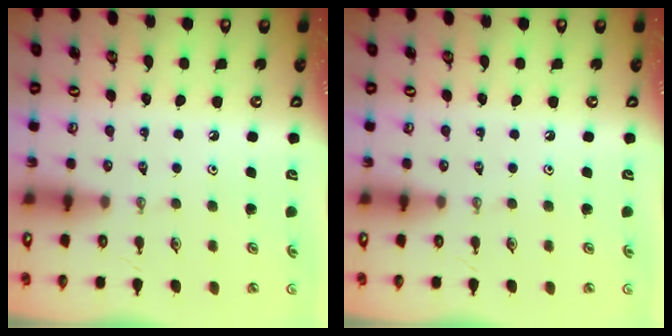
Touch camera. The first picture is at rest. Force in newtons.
{"total": 0.0}